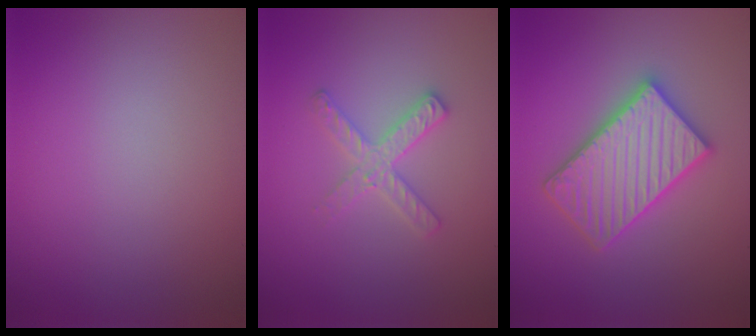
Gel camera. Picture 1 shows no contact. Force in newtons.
{"total": 2.6, "press": 2.5, "slide": 0.4}
{"total": 5.6, "press": 5.5, "slide": 0.8}